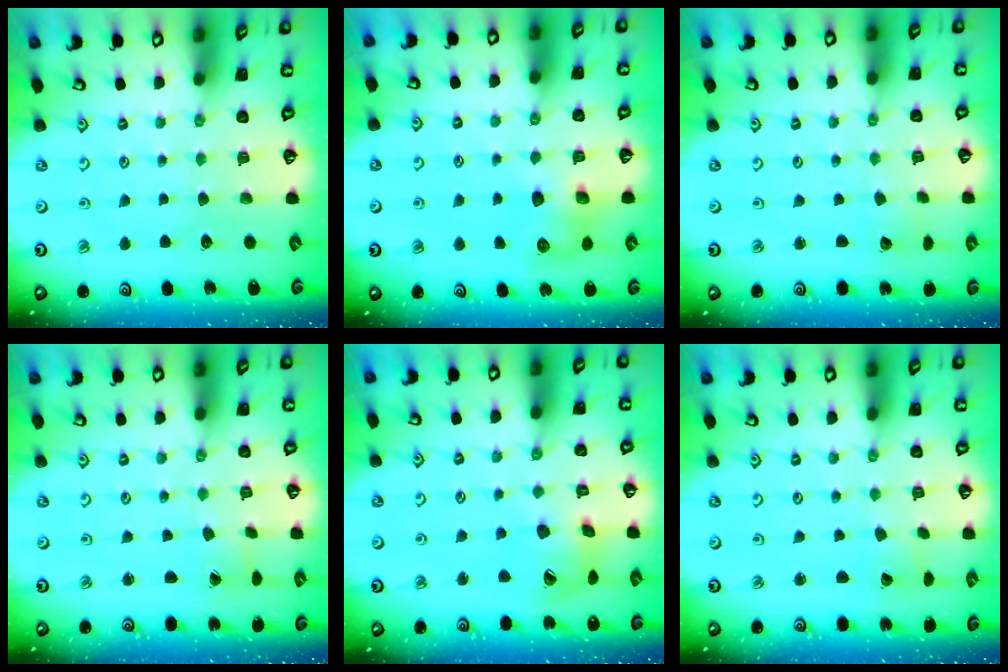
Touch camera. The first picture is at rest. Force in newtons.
{"total": 7.8, "press": 7.8, "slide": 0.1}
{"total": 1.7, "press": 1.7, "slide": 0.1}
{"total": 0.0}
{"total": 11.9, "press": 11.8, "slide": 1.5}
{"total": 1.3, "press": 1.3, "slide": 0.1}